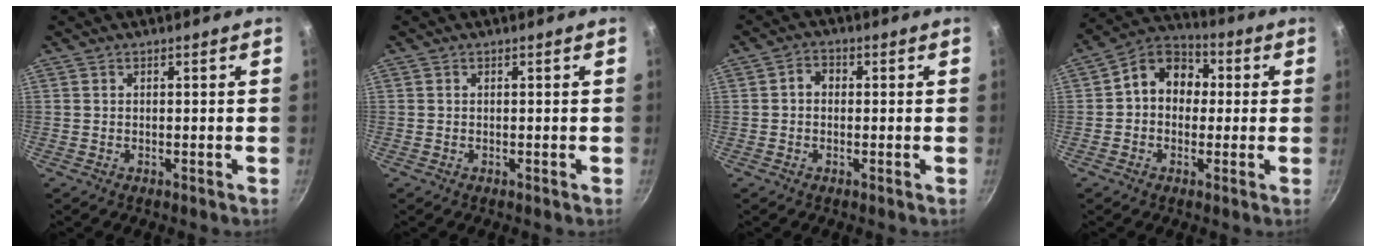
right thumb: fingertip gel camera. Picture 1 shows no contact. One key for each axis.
{"total": 0.0}
{"total": 2.9, "fx": 0.1, "fy": 2.3, "fz": 1.7, "tx": -0.020, "ty": 0.007, "tz": -0.005}
{"total": 10.7, "fx": 0.9, "fy": 8.6, "fz": 6.2, "tx": -0.057, "ty": 0.027, "tz": -0.010}